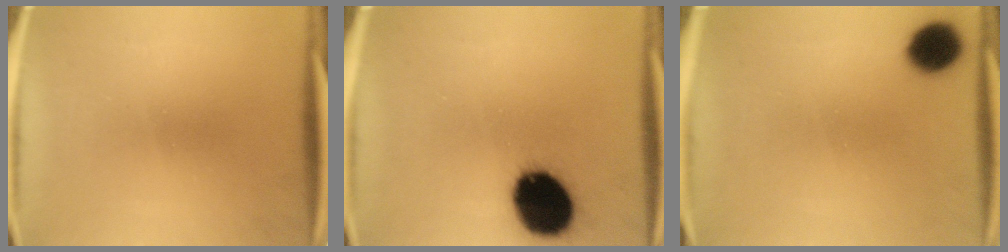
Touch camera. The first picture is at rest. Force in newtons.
{"total": 19.6}
{"total": 9.3}